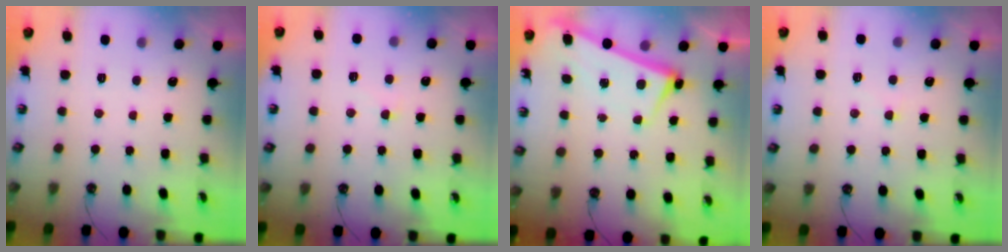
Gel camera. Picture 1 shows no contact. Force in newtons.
{"total": 3.7, "press": 3.7, "slide": 0.5}
{"total": 2.6, "press": 2.4, "slide": 0.9}
{"total": 4.6, "press": 4.6, "slide": 0.4}